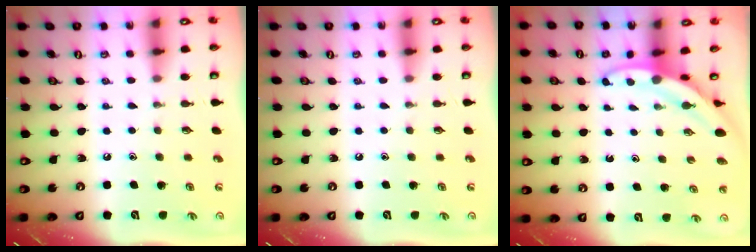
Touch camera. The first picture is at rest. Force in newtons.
{"total": 0.0}
{"total": 3.6, "press": 3.6, "slide": 0.1}